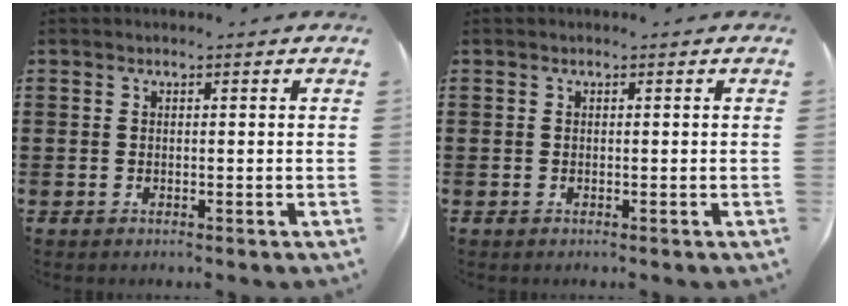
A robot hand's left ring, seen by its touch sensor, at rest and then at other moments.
{"total": 0.0}